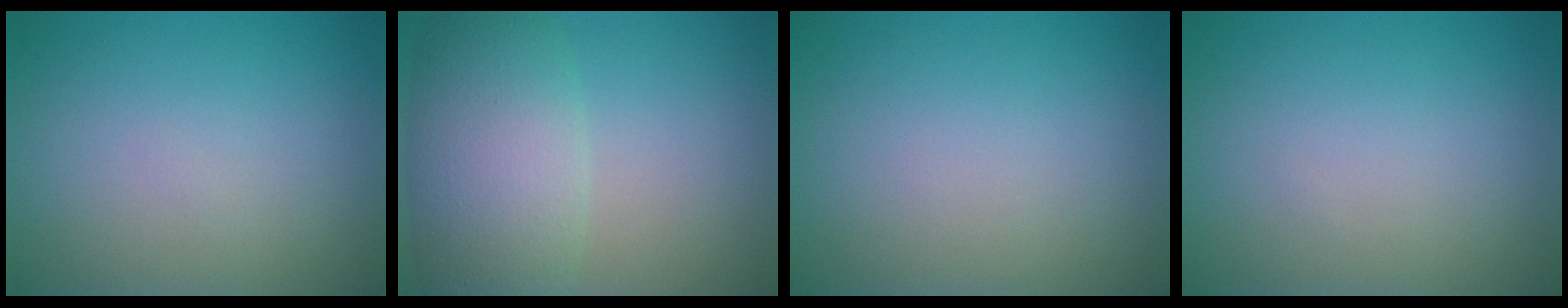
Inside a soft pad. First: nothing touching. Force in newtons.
{"total": 7.2, "press": 7.2, "slide": 0.4}
{"total": 0.0}
{"total": 0.0}